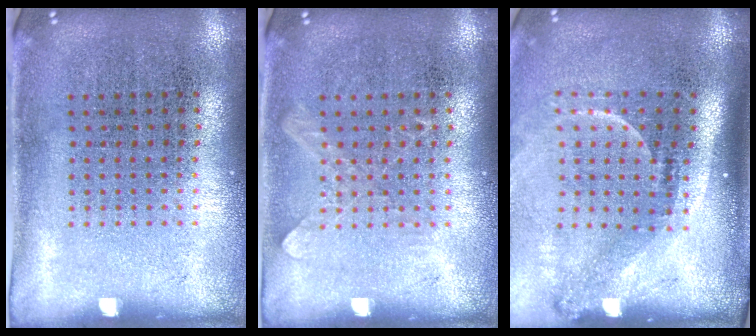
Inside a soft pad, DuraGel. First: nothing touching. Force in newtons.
{"total": 0.8, "press": 0.8, "slide": 0.2}
{"total": 2.3, "press": 1.5, "slide": 1.7}